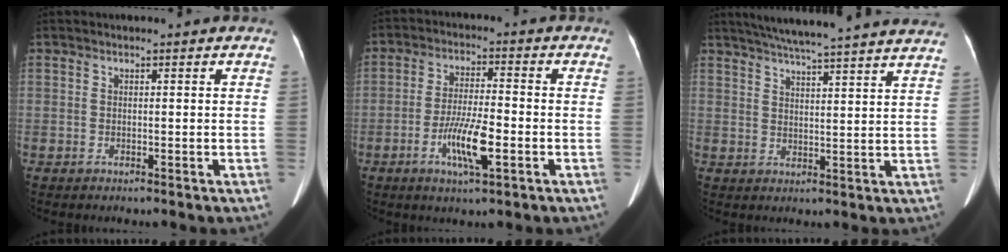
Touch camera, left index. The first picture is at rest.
{"total": 7.9, "force": [-3.0, 1.2, 7.2], "torque": [-0.142, -0.008, -0.054]}
{"total": 23.4, "force": [21.1, 0.1, 10.1], "torque": [-0.162, -0.005, 0.268]}